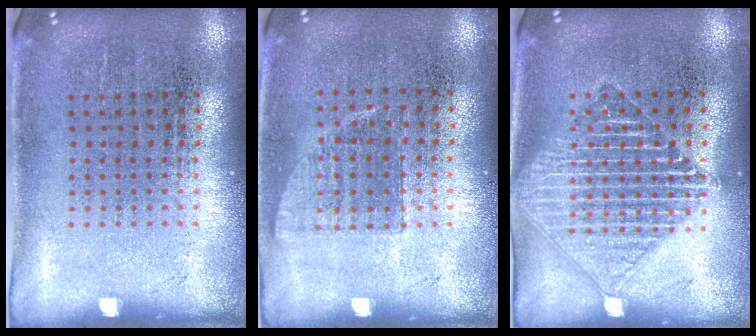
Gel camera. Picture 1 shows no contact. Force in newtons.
{"total": 0.7, "press": 0.6, "slide": 0.2}
{"total": 1.8, "press": 1.8, "slide": 0.2}